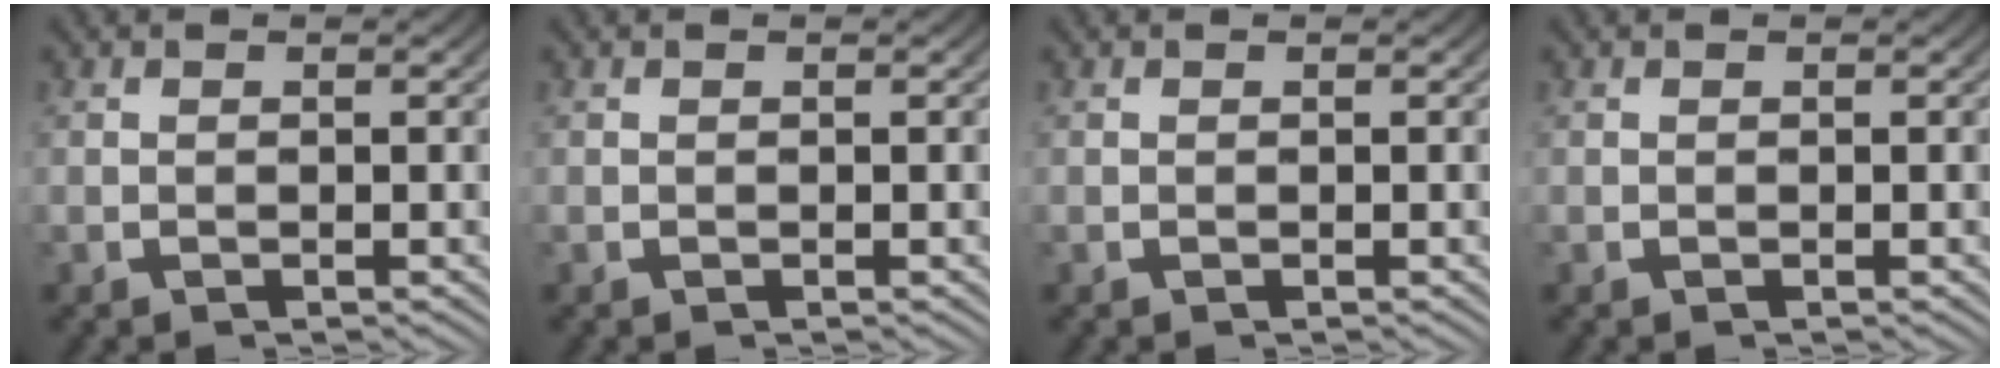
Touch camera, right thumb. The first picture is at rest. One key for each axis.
{"total": 0.0}
{"total": 0.0}
{"total": 0.0}